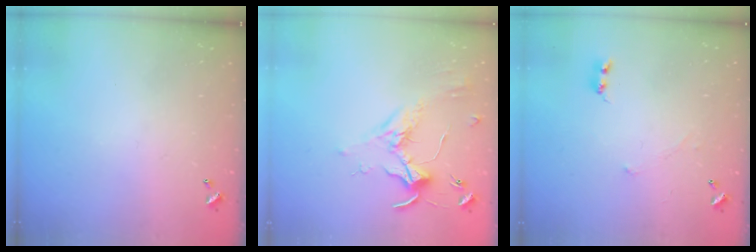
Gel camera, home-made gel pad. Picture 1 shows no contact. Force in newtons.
{"total": 1.8, "press": 1.8, "slide": 0.4}
{"total": 0.0}